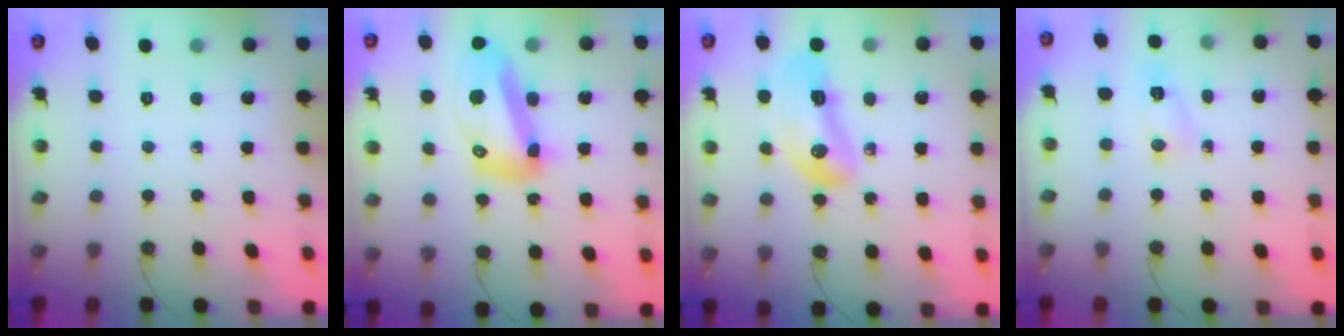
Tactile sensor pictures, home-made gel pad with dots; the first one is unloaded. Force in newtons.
{"total": 16.7, "press": 16.6, "slide": 2.0}
{"total": 12.2, "press": 12.1, "slide": 1.3}
{"total": 2.9, "press": 2.8, "slide": 0.6}